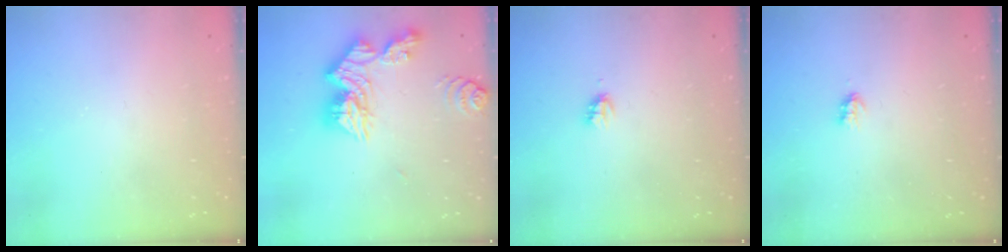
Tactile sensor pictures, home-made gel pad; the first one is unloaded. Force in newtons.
{"total": 14.2, "press": 14.1, "slide": 1.4}
{"total": 2.2, "press": 2.2, "slide": 0.3}
{"total": 1.7, "press": 1.7, "slide": 0.3}